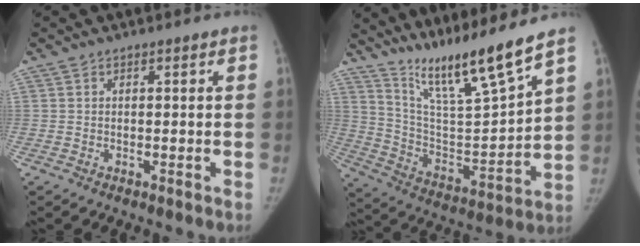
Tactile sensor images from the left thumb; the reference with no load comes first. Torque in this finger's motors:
{"motor_torque": [0.32, -0.08, 1.33, -1.44, 0.14]}